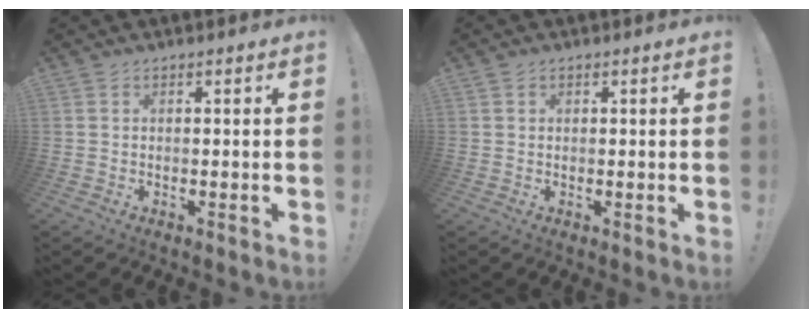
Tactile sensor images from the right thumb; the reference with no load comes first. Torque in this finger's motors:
{"motor_torque": [-0.18, -0.15, -0.15, -0.06, 0.12]}